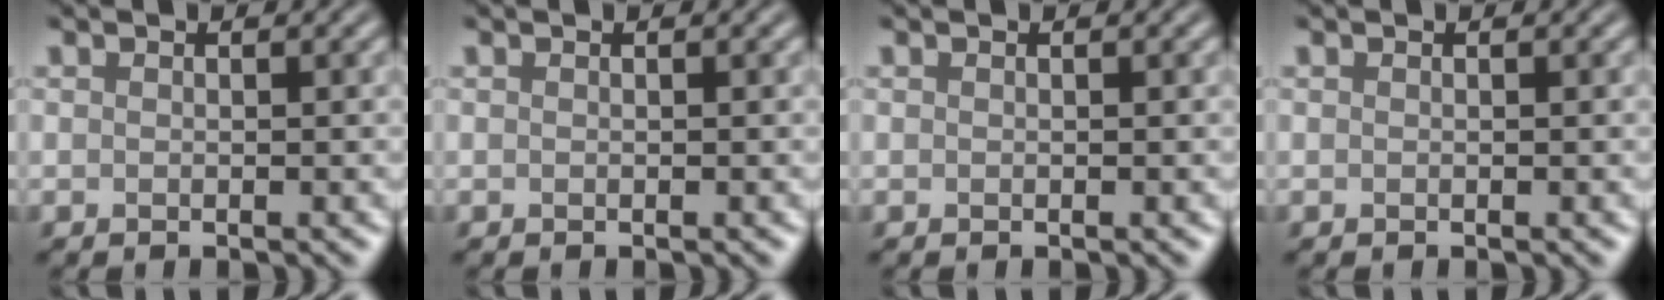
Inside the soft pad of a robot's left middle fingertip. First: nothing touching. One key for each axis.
{"total": 0.0}
{"total": 0.0}
{"total": 0.0}